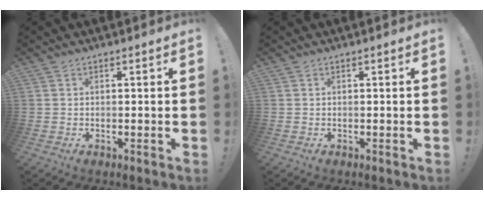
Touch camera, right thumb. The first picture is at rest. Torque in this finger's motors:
{"motor_torque": [-0.20, -0.04, 0.00, 0.00, 0.00]}